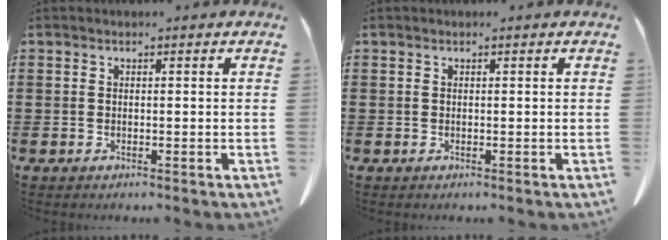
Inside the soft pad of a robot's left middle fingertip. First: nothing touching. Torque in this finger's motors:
{"motor_torque": [-0.16, 0.30, -0.05, 0.01]}